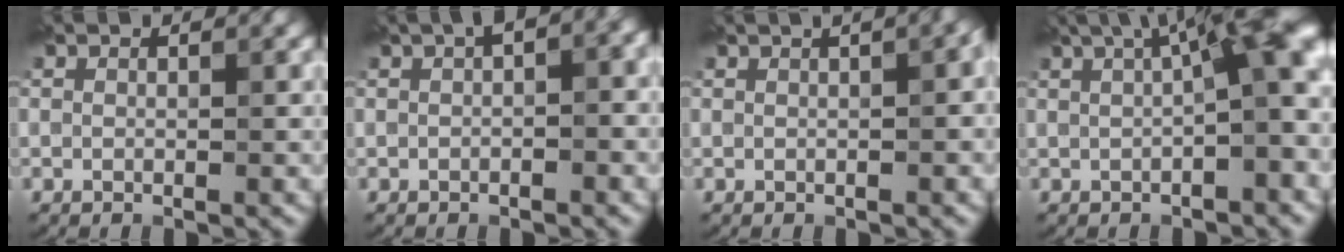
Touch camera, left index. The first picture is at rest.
{"total": 4.2, "force": [1.2, 1.6, 3.7], "torque": [-0.029, 0.016, 0.013]}
{"total": 5.7, "force": [1.9, 2.7, 4.7], "torque": [-0.022, 0.044, 0.011]}
{"total": 9.7, "force": [2.2, 2.3, 9.1], "torque": [-0.111, 0.033, 0.026]}